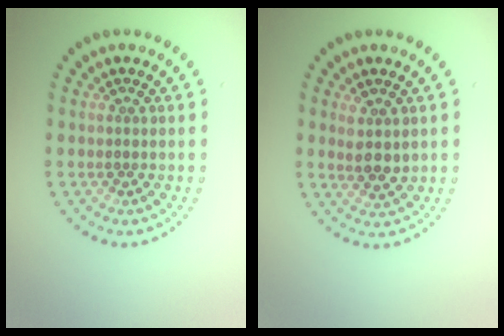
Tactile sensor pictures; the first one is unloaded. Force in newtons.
{"total": 2.2, "press": 2.0, "slide": 0.9}